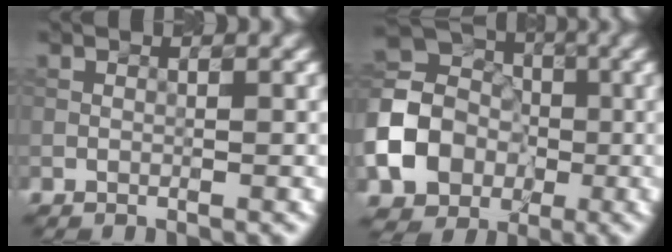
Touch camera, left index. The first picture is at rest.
{"total": 9.1, "force": [-2.1, 7.7, 4.3], "torque": [-0.089, -0.009, -0.049]}